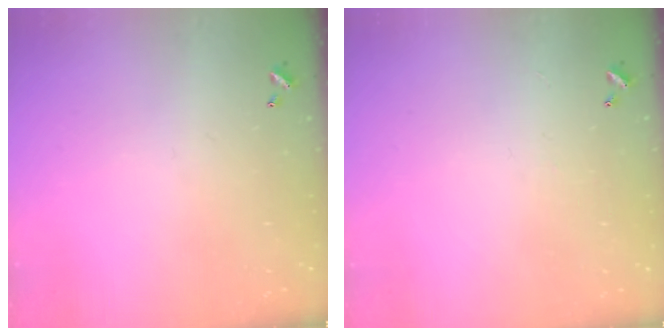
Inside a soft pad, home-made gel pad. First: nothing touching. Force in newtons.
{"total": 0.6, "press": 0.2, "slide": 0.6}